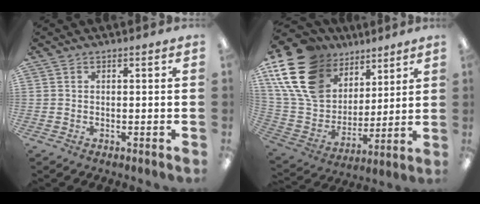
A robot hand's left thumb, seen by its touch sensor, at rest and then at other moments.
{"total": 21.4, "force": [11.6, 14.6, 10.5], "torque": [-0.224, -0.046, 0.221]}